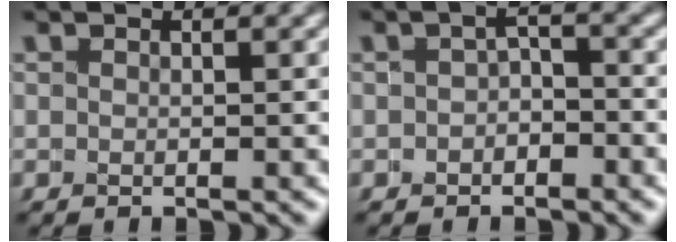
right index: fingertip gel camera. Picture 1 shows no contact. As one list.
[{"total": 1.2, "force": [-0.8, 0.6, 0.7], "torque": [0.005, 0.005, -0.016]}]